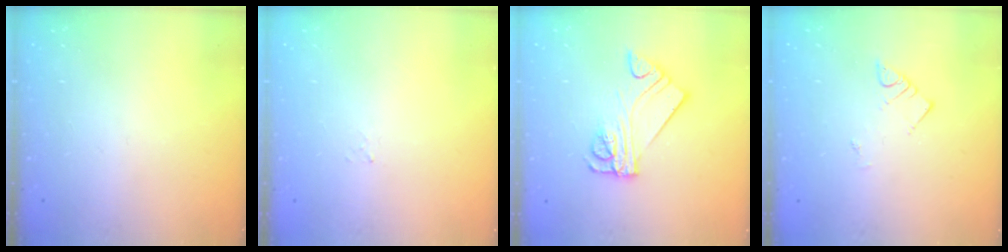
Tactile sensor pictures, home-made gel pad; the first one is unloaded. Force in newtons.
{"total": 1.5, "press": 1.5, "slide": 0.2}
{"total": 11.4, "press": 11.3, "slide": 1.2}
{"total": 3.6, "press": 3.6, "slide": 0.6}